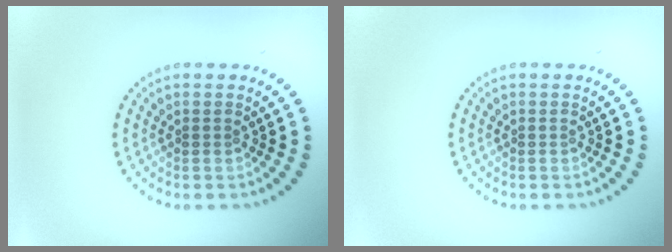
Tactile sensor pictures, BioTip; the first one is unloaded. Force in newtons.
{"total": 0.0}